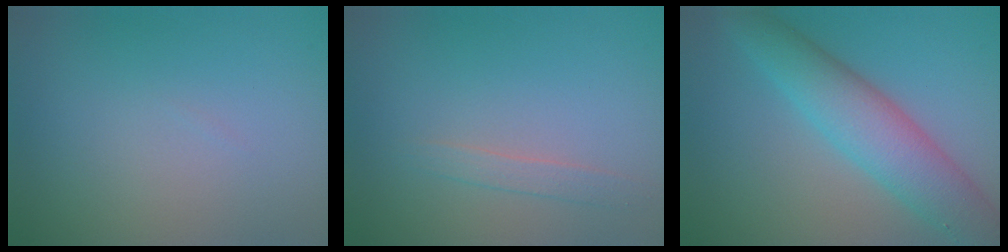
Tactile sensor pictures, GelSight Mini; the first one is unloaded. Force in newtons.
{"total": 1.3, "press": 1.3, "slide": 0.1}
{"total": 6.1, "press": 6.1, "slide": 0.1}